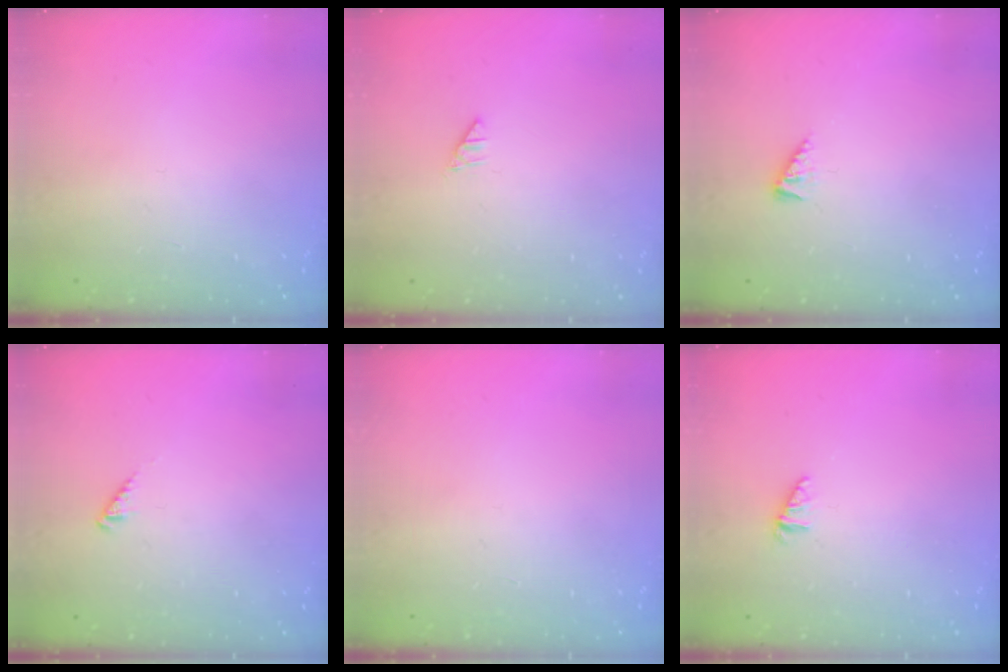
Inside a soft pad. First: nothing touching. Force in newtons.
{"total": 0.0}
{"total": 1.8, "press": 1.8, "slide": 0.4}
{"total": 1.7, "press": 1.7, "slide": 0.4}
{"total": 0.0}
{"total": 1.1, "press": 1.1, "slide": 0.1}